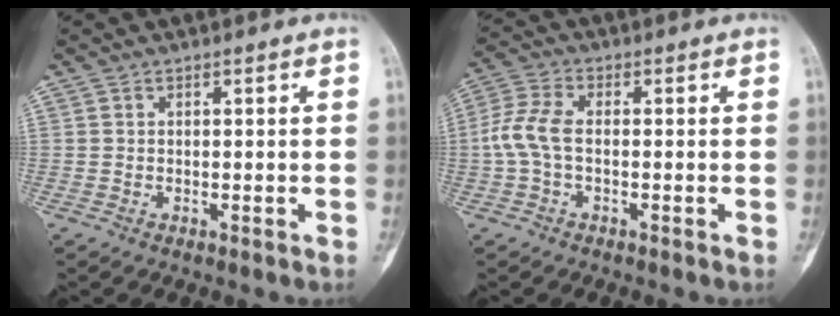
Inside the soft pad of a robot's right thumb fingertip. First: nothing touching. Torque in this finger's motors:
{"motor_torque": [0.78, 0.80, 0.67, -0.30, 0.09]}